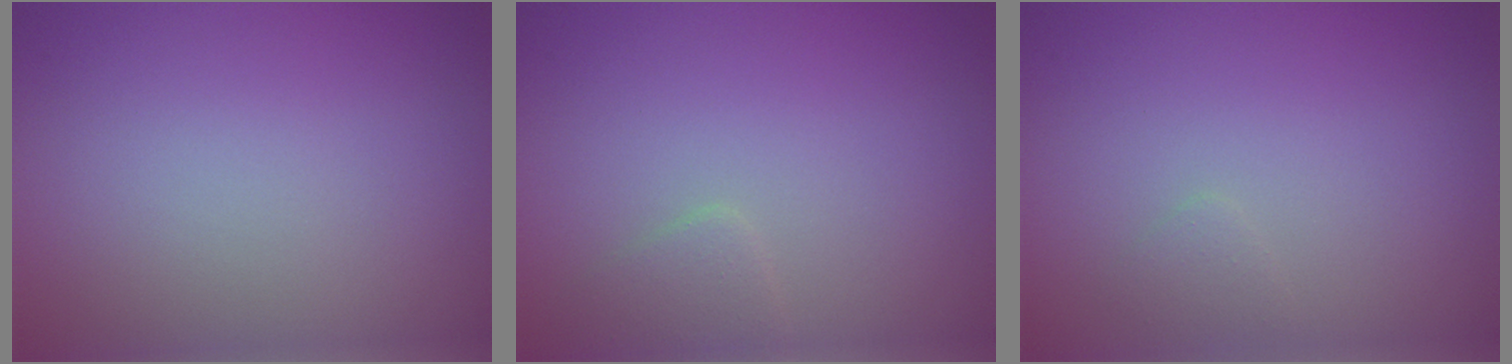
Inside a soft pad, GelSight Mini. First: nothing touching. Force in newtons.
{"total": 1.4, "press": 1.4, "slide": 0.1}
{"total": 0.7, "press": 0.7, "slide": 0.0}